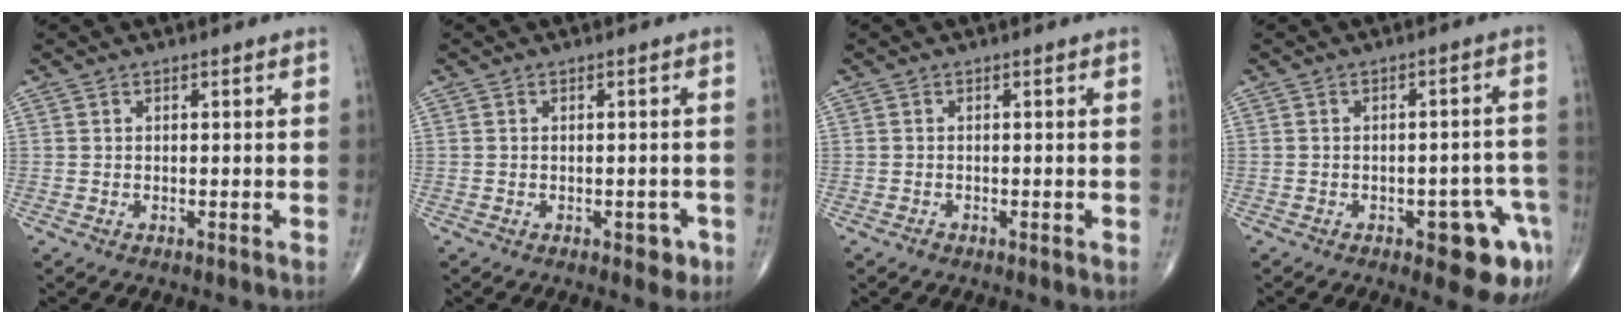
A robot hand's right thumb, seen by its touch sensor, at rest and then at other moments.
{"total": 2.6, "force": [-1.2, 1.6, 1.7], "torque": [-0.005, 0.007, -0.010]}
{"total": 0.5, "force": [-0.3, 0.3, 0.2], "torque": [-0.001, -0.001, -0.007]}
{"total": 9.6, "force": [-4.5, 3.7, 7.5], "torque": [-0.056, 0.026, -0.050]}